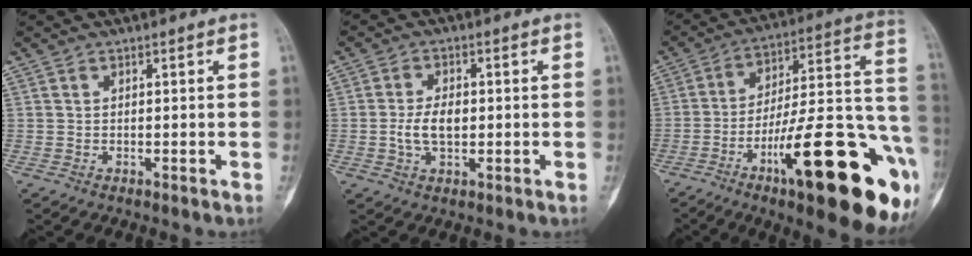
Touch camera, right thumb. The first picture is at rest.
{"total": 5.4, "force": [-0.4, 3.0, 4.4], "torque": [-0.084, 0.005, -0.009]}
{"total": 30.9, "force": [-13.1, 7.5, 27.0], "torque": [-0.316, 0.061, -0.192]}